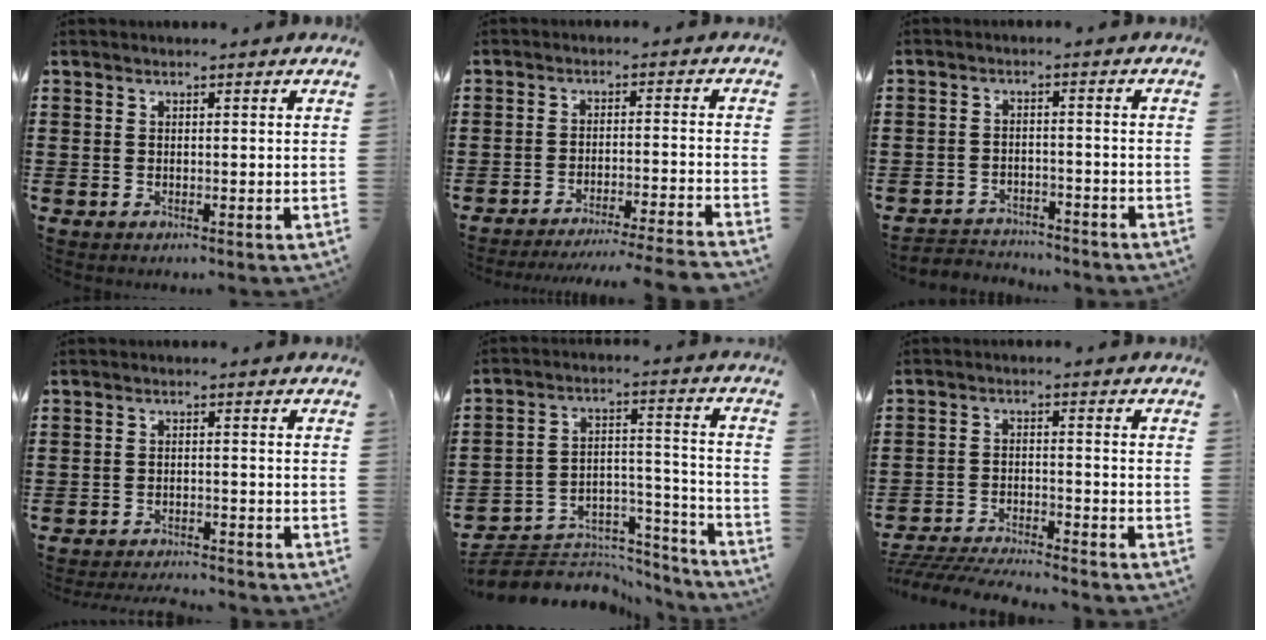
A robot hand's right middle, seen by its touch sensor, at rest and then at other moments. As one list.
[{"total": 4.6, "force": [-4.2, -0.6, 1.6], "torque": [-0.028, -0.013, -0.083]}, {"total": 3.0, "force": [-2.9, 0.7, -0.2], "torque": [-0.007, -0.002, -0.064]}, {"total": 2.7, "force": [-2.7, 0.0, 0.2], "torque": [-0.008, -0.002, -0.055]}, {"total": 6.0, "force": [-5.4, 2.4, 0.7], "torque": [-0.011, 0.016, -0.103]}, {"total": 5.0, "force": [-4.9, 0.1, 1.0], "torque": [-0.031, -0.007, -0.102]}]